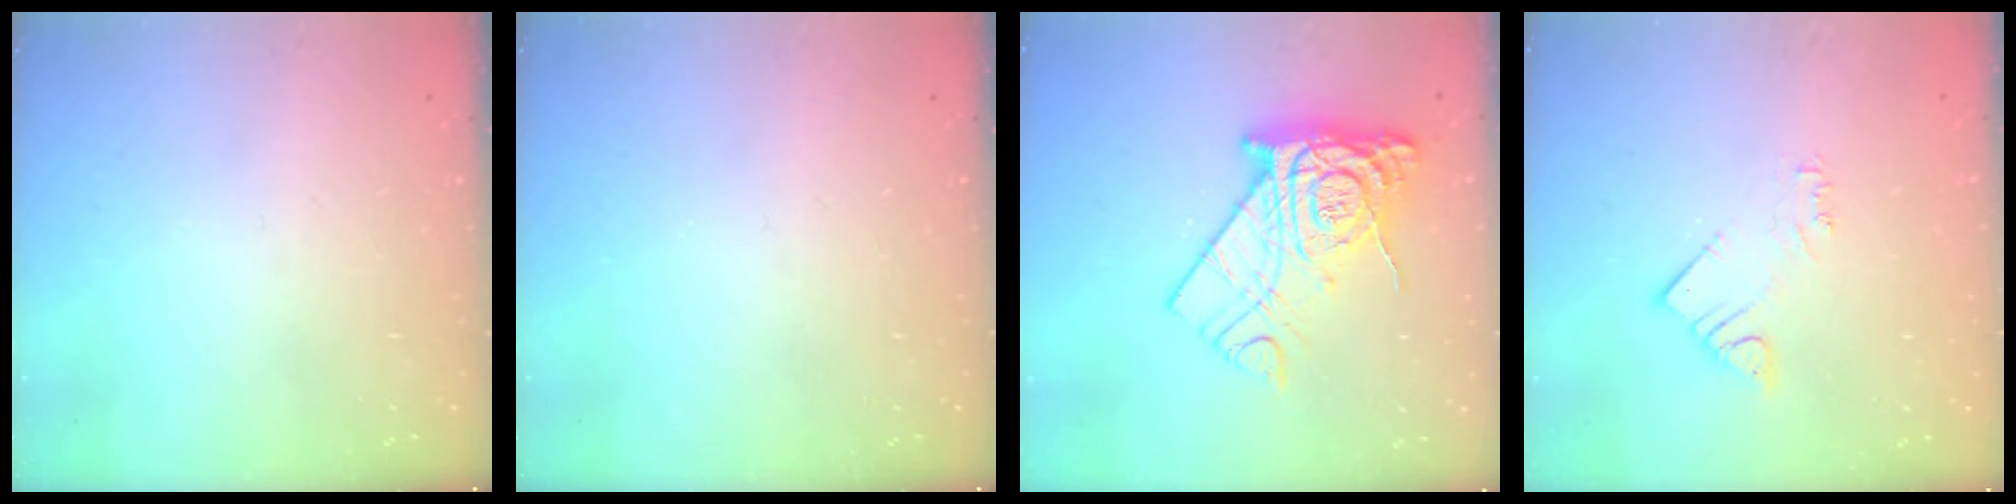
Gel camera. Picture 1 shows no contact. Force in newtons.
{"total": 0.0}
{"total": 16.7, "press": 16.7, "slide": 1.5}
{"total": 3.1, "press": 3.1, "slide": 0.1}